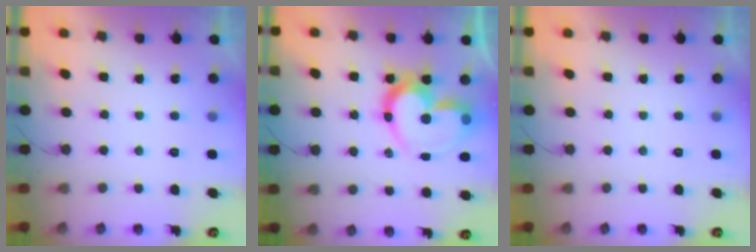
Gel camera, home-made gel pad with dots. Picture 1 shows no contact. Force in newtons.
{"total": 18.3, "press": 18.2, "slide": 1.4}
{"total": 0.0}